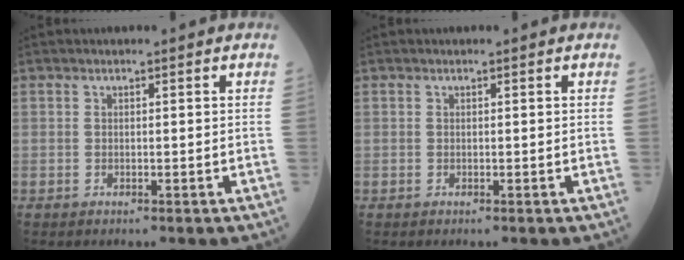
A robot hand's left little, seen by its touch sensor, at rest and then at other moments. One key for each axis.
{"total": 0.0}